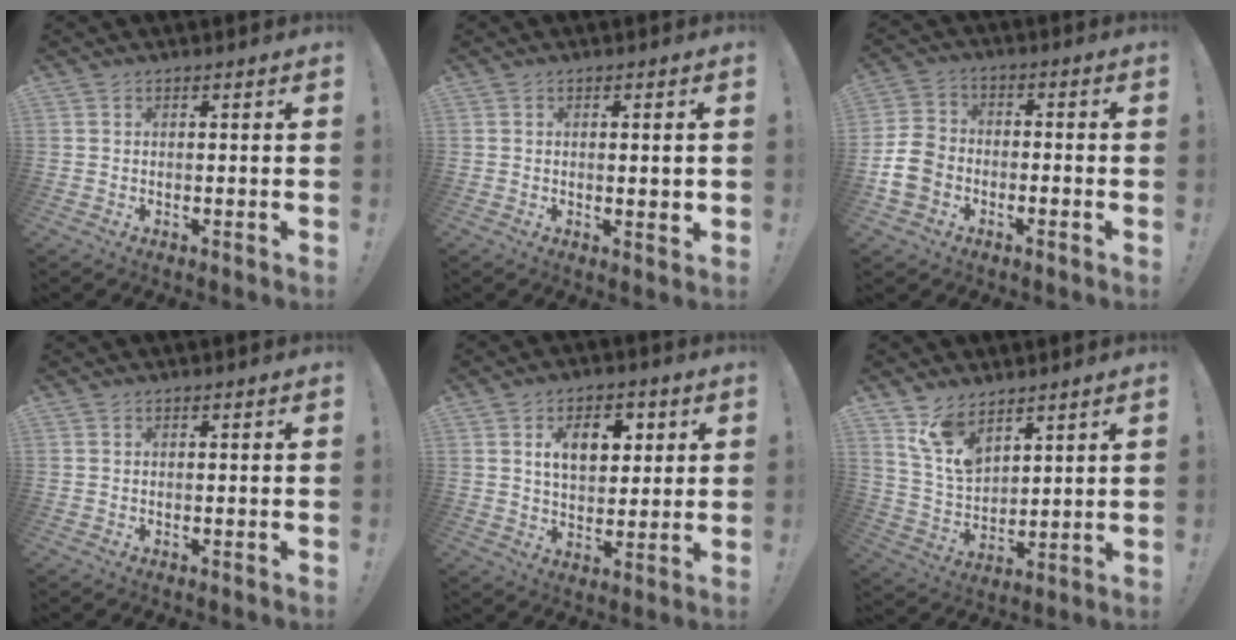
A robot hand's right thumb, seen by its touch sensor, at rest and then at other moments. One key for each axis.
{"total": 2.9, "fx": 0.2, "fy": 0.4, "fz": 2.8, "tx": -0.029, "ty": -0.007, "tz": 0.000}
{"total": 9.2, "fx": -5.2, "fy": 5.9, "fz": 4.8, "tx": -0.102, "ty": 0.034, "tz": -0.092}
{"total": 0.0}
{"total": 10.3, "fx": 3.8, "fy": 6.7, "fz": 6.8, "tx": -0.094, "ty": -0.003, "tz": 0.065}
{"total": 11.4, "fx": 8.4, "fy": 6.0, "fz": 4.8, "tx": -0.106, "ty": -0.043, "tz": 0.168}